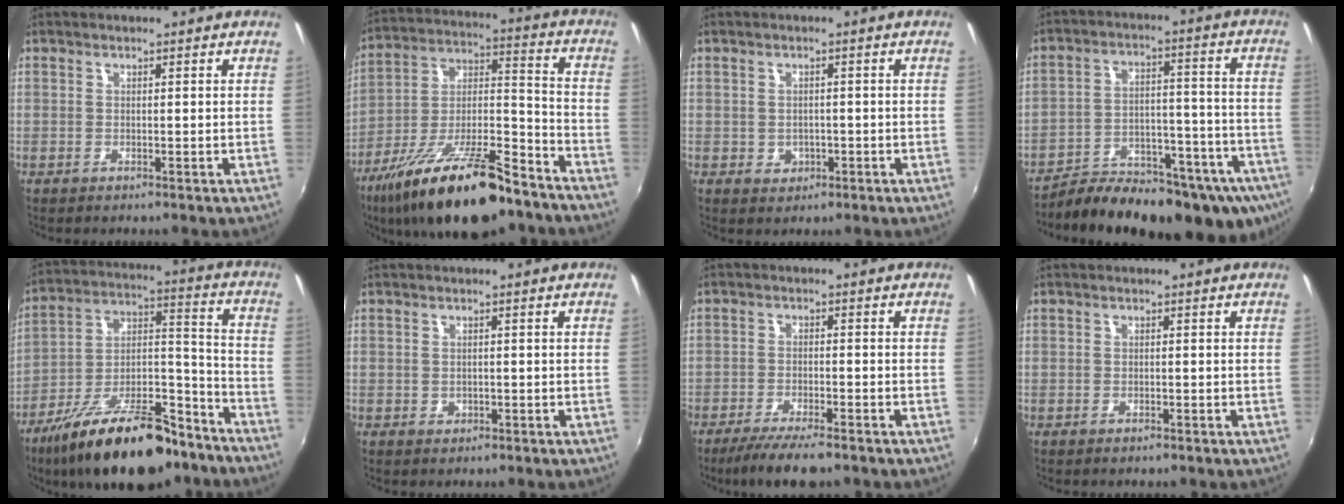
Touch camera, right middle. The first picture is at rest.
{"total": 22.9, "force": [-15.5, 7.2, 15.3], "torque": [-0.268, -0.012, -0.248]}
{"total": 2.9, "force": [-0.7, 2.6, 1.1], "torque": [-0.022, 0.001, -0.004]}
{"total": 25.3, "force": [-19.2, 8.8, 13.9], "torque": [-0.208, -0.027, -0.253]}
{"total": 24.4, "force": [-17.2, 8.8, 15.0], "torque": [-0.253, 0.000, -0.264]}
{"total": 1.2, "force": [-0.4, 1.1, 0.4], "torque": [-0.006, -0.001, -0.003]}
{"total": 8.4, "force": [-6.6, 1.6, 4.8], "torque": [-0.109, -0.022, -0.113]}
{"total": 0.9, "force": [-0.7, 0.5, 0.4], "torque": [-0.007, -0.002, -0.012]}